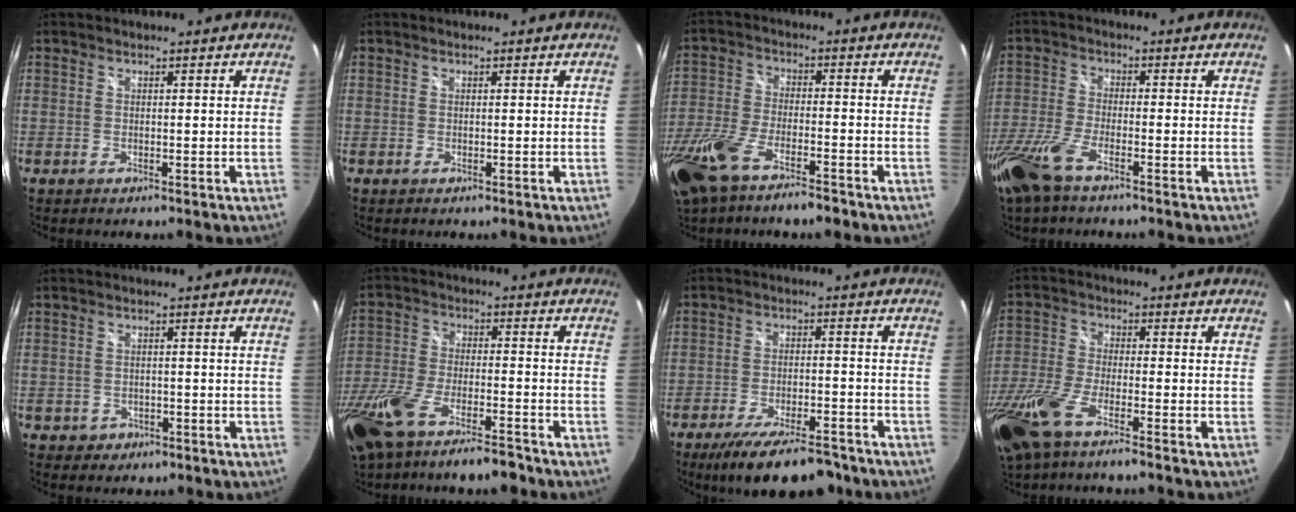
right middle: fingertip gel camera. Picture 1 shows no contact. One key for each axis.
{"total": 0.0}
{"total": 16.0, "fx": -11.1, "fy": 5.1, "fz": 10.3, "tx": -0.240, "ty": -0.044, "tz": -0.210}
{"total": 9.8, "fx": -6.6, "fy": 2.6, "fz": 6.8, "tx": -0.164, "ty": -0.028, "tz": -0.138}
{"total": 2.8, "fx": -1.1, "fy": 2.5, "fz": 0.6, "tx": -0.020, "ty": 0.002, "tz": -0.010}
{"total": 18.1, "fx": -13.2, "fy": 5.0, "fz": 11.2, "tx": -0.254, "ty": -0.050, "tz": -0.237}
{"total": 13.7, "fx": -11.0, "fy": 3.5, "fz": 7.4, "tx": -0.148, "ty": -0.023, "tz": -0.168}
{"total": 13.8, "fx": -9.3, "fy": 3.1, "fz": 9.7, "tx": -0.226, "ty": -0.041, "tz": -0.185}